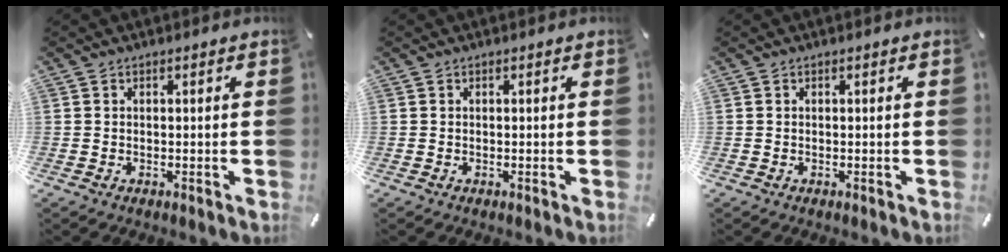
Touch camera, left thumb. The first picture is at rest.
{"total": 0.0}
{"total": 0.0}